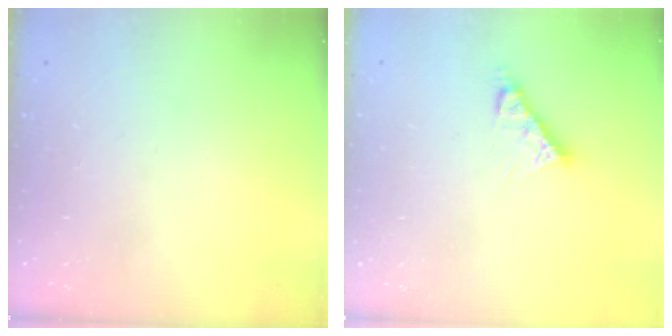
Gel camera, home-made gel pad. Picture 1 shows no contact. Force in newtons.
{"total": 6.6, "press": 6.6, "slide": 0.4}